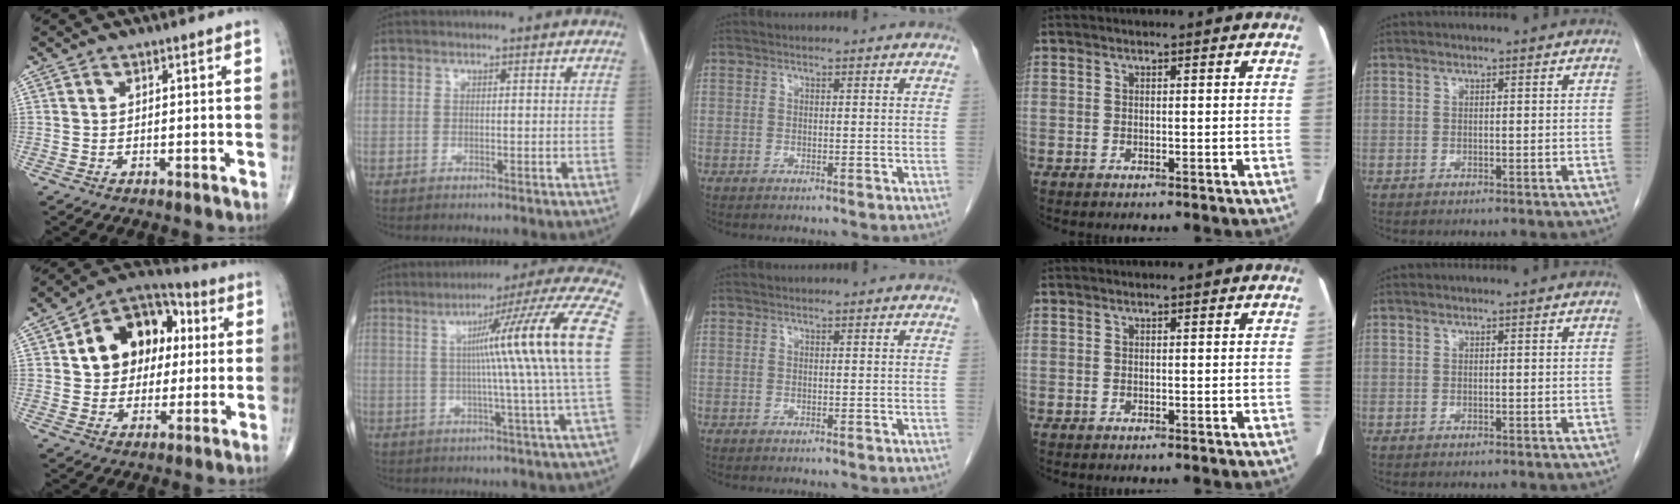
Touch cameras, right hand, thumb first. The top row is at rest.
{"thumb": {"total": 15.6, "force": [3.1, 11.8, 9.7], "torque": [-0.099, 0.016, 0.042]}, "index": {"total": 16.8, "force": [1.8, -2.8, 16.5], "torque": [-0.220, 0.014, 0.015]}}